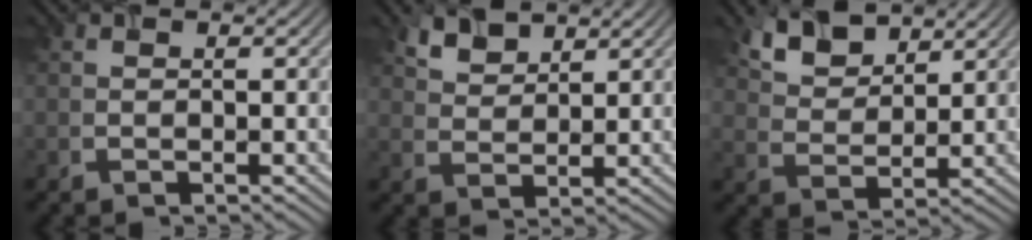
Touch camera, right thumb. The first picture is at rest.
{"total": 3.6, "force": [2.6, 1.8, 1.7], "torque": [-0.047, 0.000, 0.063]}
{"total": 6.0, "force": [4.0, 3.1, 3.2], "torque": [-0.078, 0.004, 0.087]}